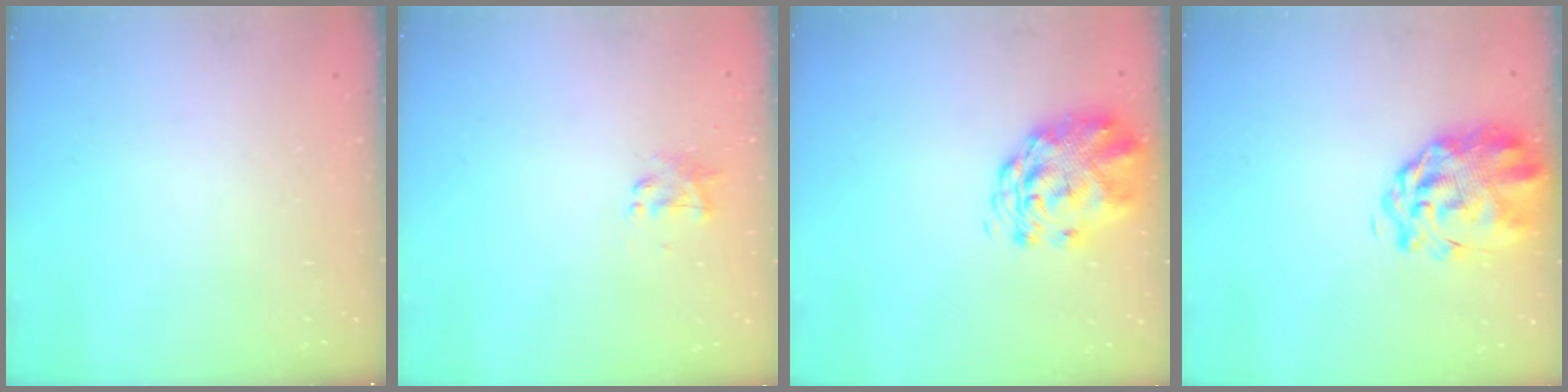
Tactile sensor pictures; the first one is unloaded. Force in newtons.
{"total": 2.2, "press": 2.2, "slide": 0.4}
{"total": 2.8, "press": 2.6, "slide": 1.1}
{"total": 4.7, "press": 4.2, "slide": 2.1}